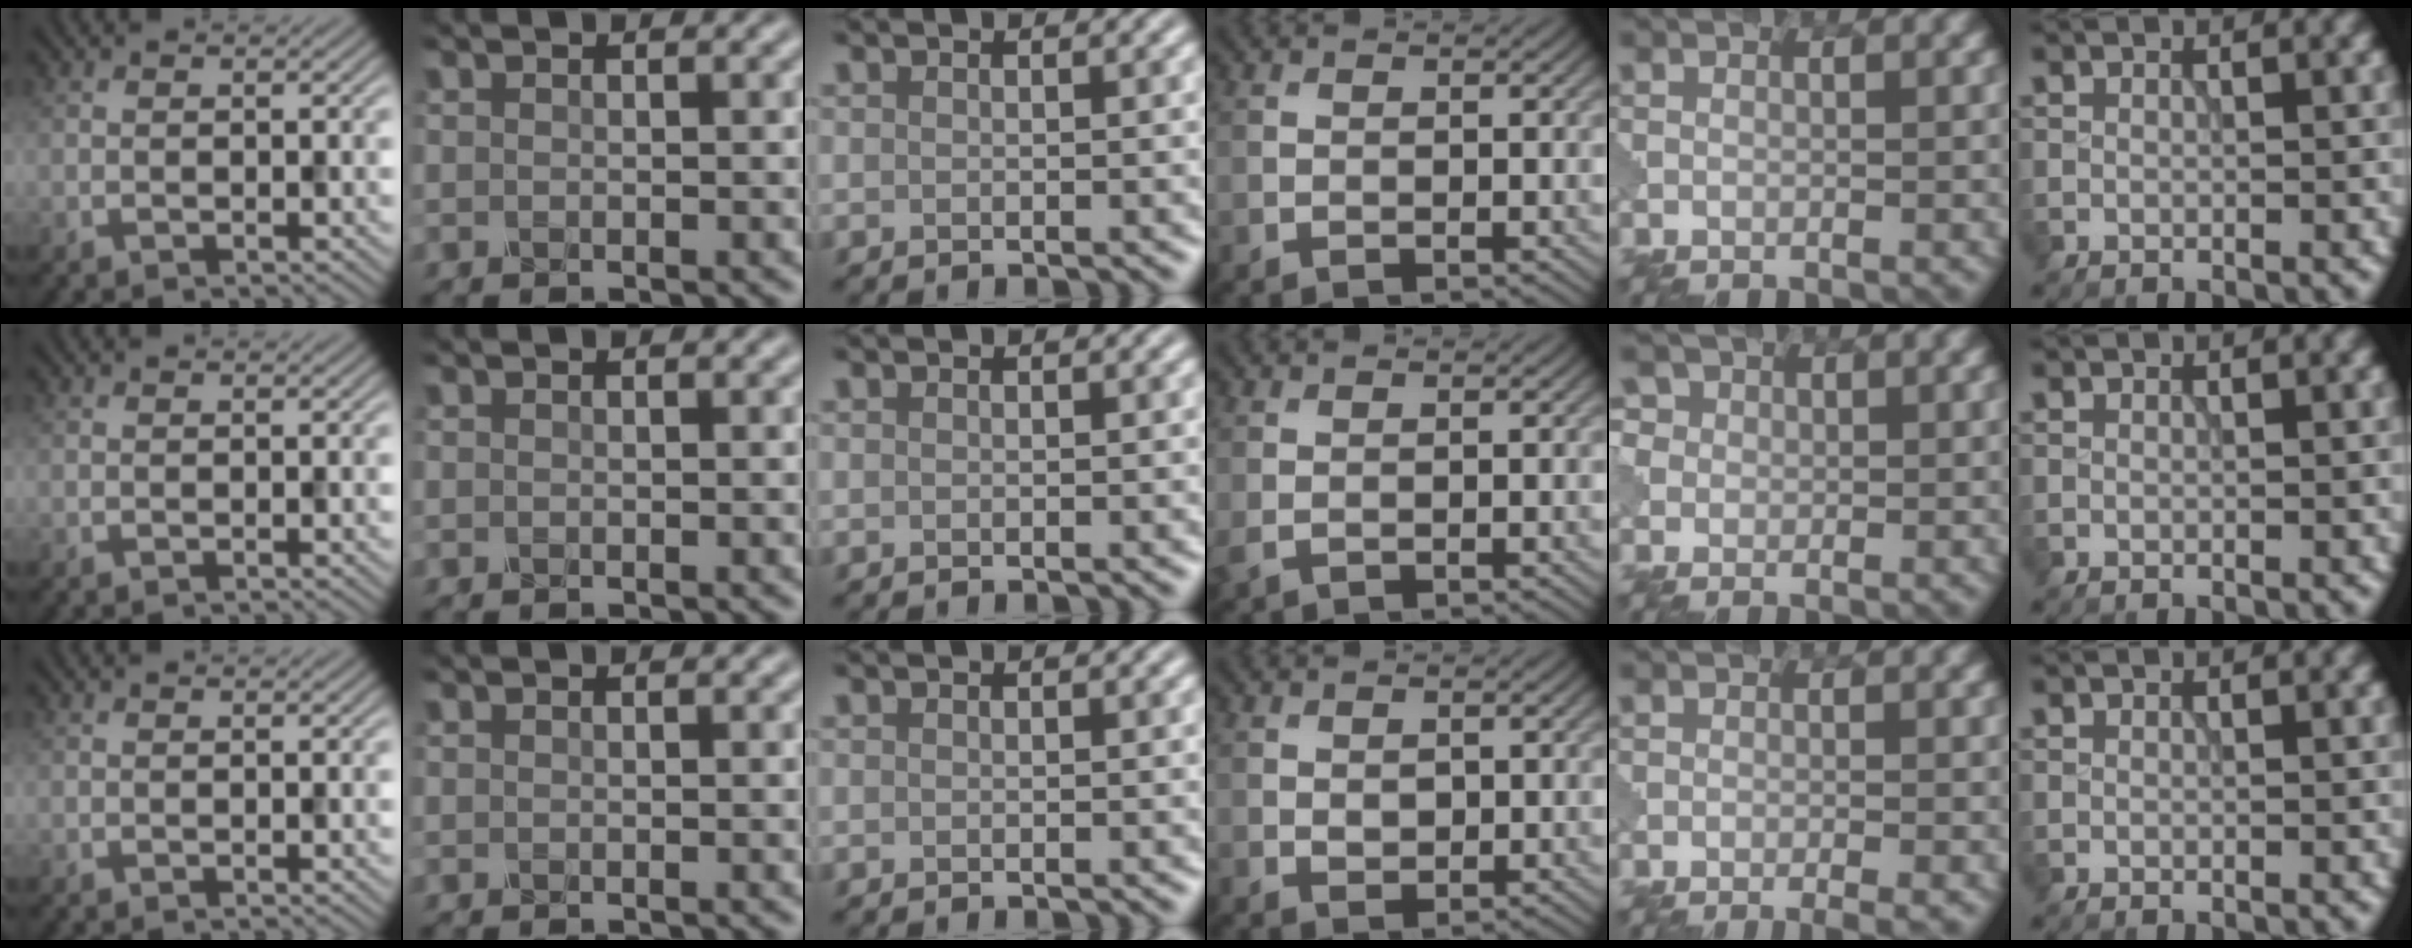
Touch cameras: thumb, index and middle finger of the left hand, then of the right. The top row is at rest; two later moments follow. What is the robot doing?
{"motion": "wrap", "object": "tissue paper"}